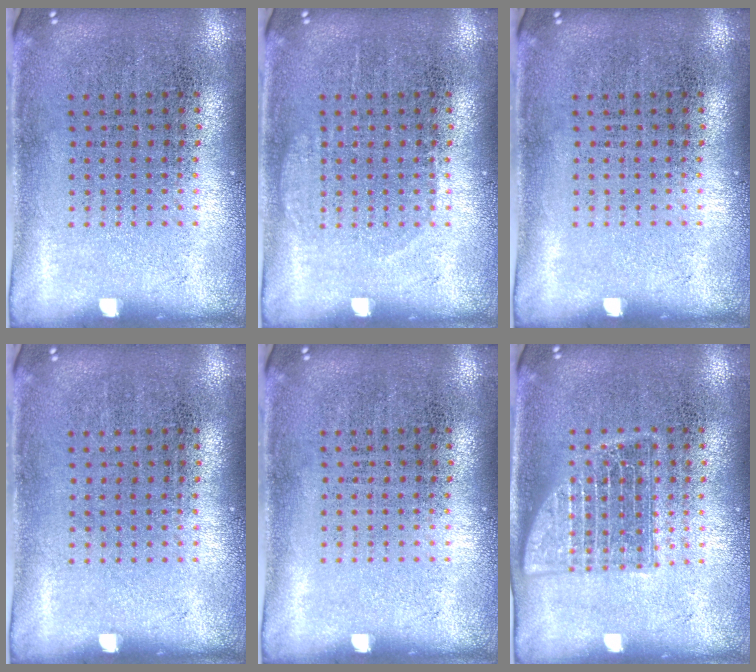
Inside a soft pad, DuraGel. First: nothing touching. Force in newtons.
{"total": 0.9, "press": 0.9, "slide": 0.3}
{"total": 0.0}
{"total": 0.0}
{"total": 0.0}
{"total": 1.5, "press": 1.5, "slide": 0.3}